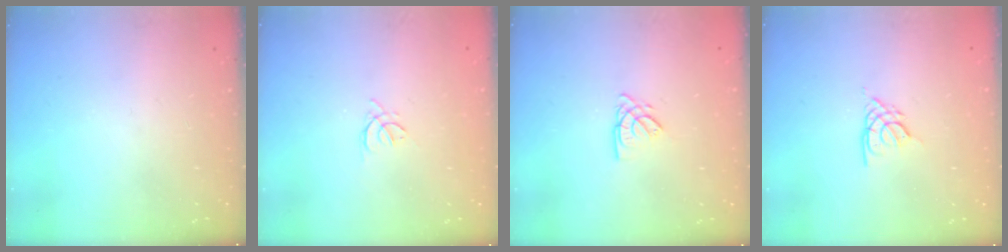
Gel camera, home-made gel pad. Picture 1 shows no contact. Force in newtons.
{"total": 1.5, "press": 1.4, "slide": 0.6}
{"total": 2.7, "press": 2.7, "slide": 0.3}
{"total": 2.6, "press": 2.6, "slide": 0.6}